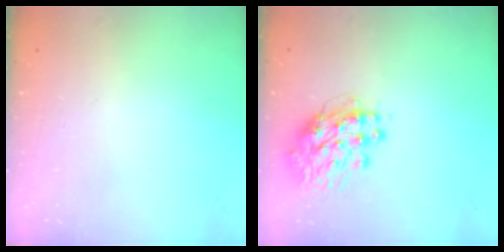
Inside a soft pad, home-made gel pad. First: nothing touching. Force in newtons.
{"total": 12.5, "press": 12.4, "slide": 1.2}